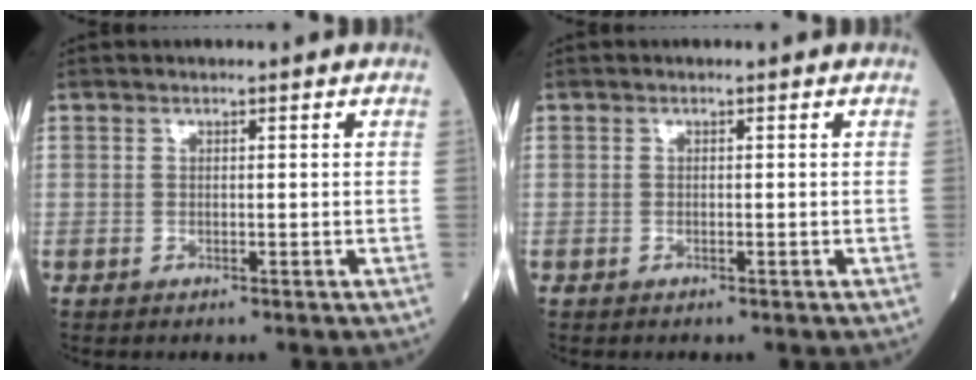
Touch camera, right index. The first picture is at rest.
{"total": 0.0}